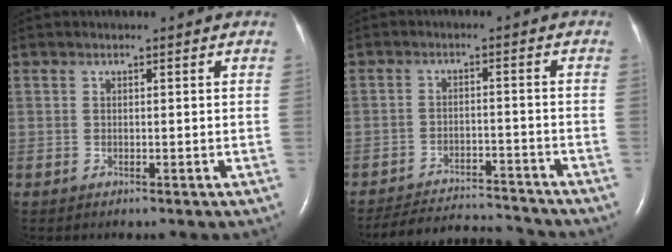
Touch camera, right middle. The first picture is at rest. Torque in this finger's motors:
{"motor_torque": [0.10, -0.26, -0.03, 0.02]}